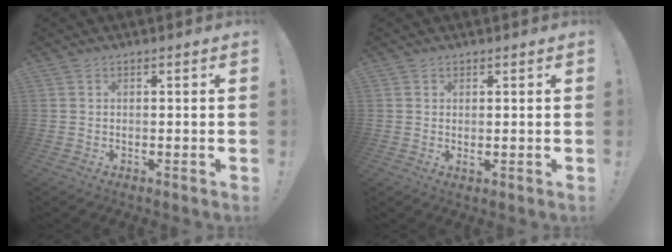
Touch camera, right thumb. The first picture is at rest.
{"total": 0.8, "force": [0.5, 0.3, 0.6], "torque": [-0.009, -0.001, 0.009]}